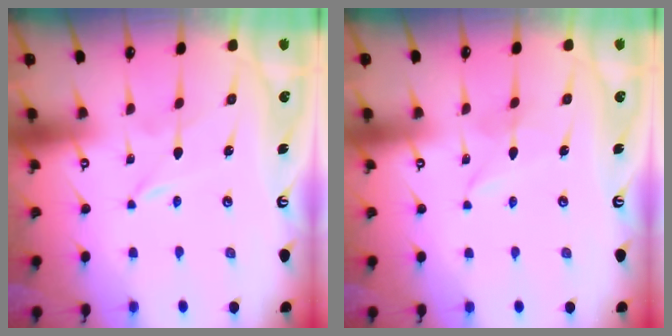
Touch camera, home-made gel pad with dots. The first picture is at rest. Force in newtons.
{"total": 2.0, "press": 2.0, "slide": 0.1}